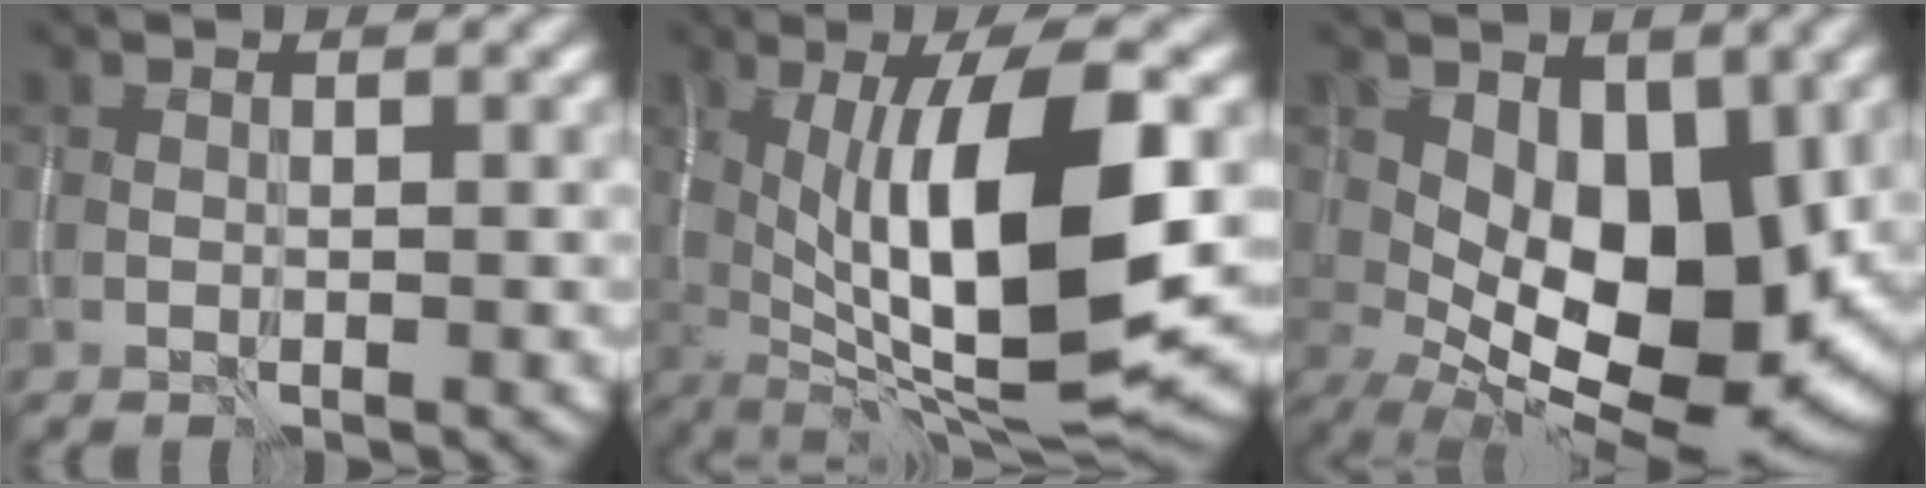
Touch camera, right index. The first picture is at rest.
{"total": 13.7, "force": [0.5, 4.0, 13.1], "torque": [-0.201, -0.005, 0.012]}
{"total": 12.2, "force": [0.4, 6.3, 10.5], "torque": [-0.150, -0.018, 0.007]}